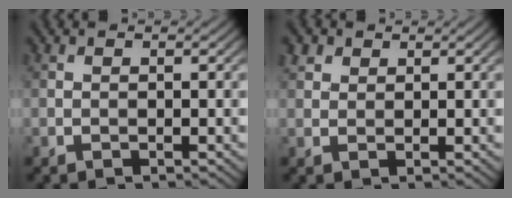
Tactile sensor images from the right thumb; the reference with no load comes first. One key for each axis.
{"total": 1.9, "fx": 1.3, "fy": 1.3, "fz": 0.6, "tx": -0.018, "ty": 0.008, "tz": 0.028}